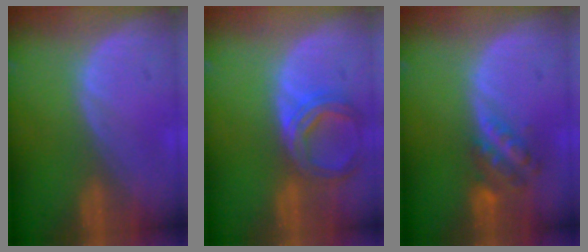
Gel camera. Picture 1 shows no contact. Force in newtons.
{"total": 6.9, "press": 6.3, "slide": 2.6}
{"total": 5.8, "press": 5.0, "slide": 2.8}